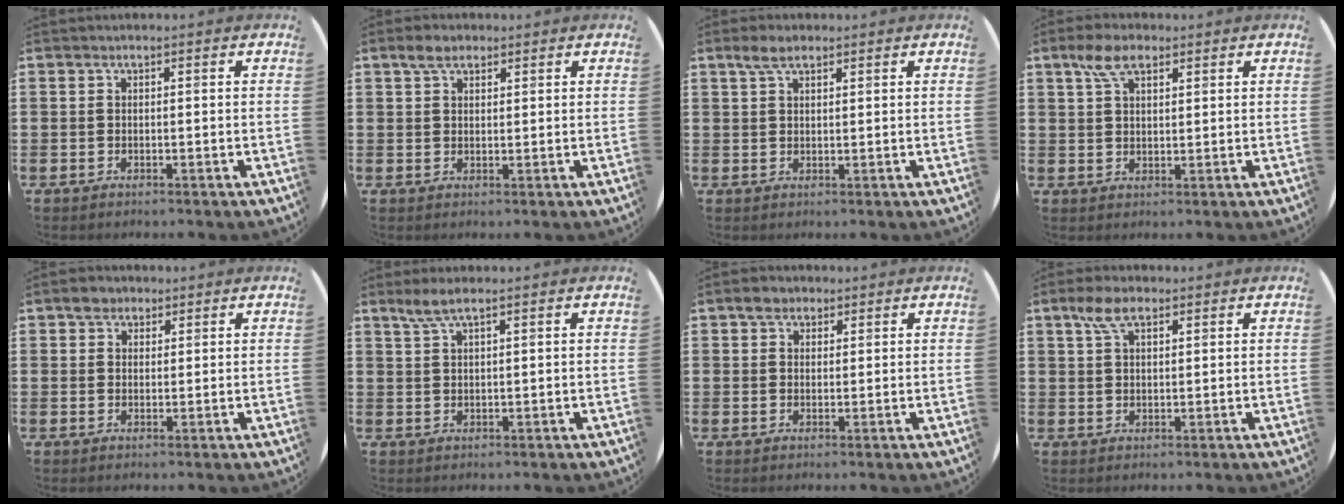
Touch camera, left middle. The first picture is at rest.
{"total": 2.9, "force": [2.2, 1.5, 1.3], "torque": [-0.021, 0.004, 0.039]}
{"total": 3.1, "force": [2.2, 1.3, 1.8], "torque": [-0.031, 0.004, 0.039]}
{"total": 4.9, "force": [3.0, 2.3, 3.0], "torque": [-0.058, 0.006, 0.053]}
{"total": 2.2, "force": [1.7, 1.4, 0.2], "torque": [0.000, 0.005, 0.032]}
{"total": 2.8, "force": [2.0, 0.4, 1.9], "torque": [-0.041, 0.004, 0.036]}
{"total": 2.2, "force": [1.7, 1.4, 0.4], "torque": [-0.003, 0.004, 0.031]}
{"total": 4.6, "force": [2.9, 2.2, 2.8], "torque": [-0.054, 0.005, 0.050]}